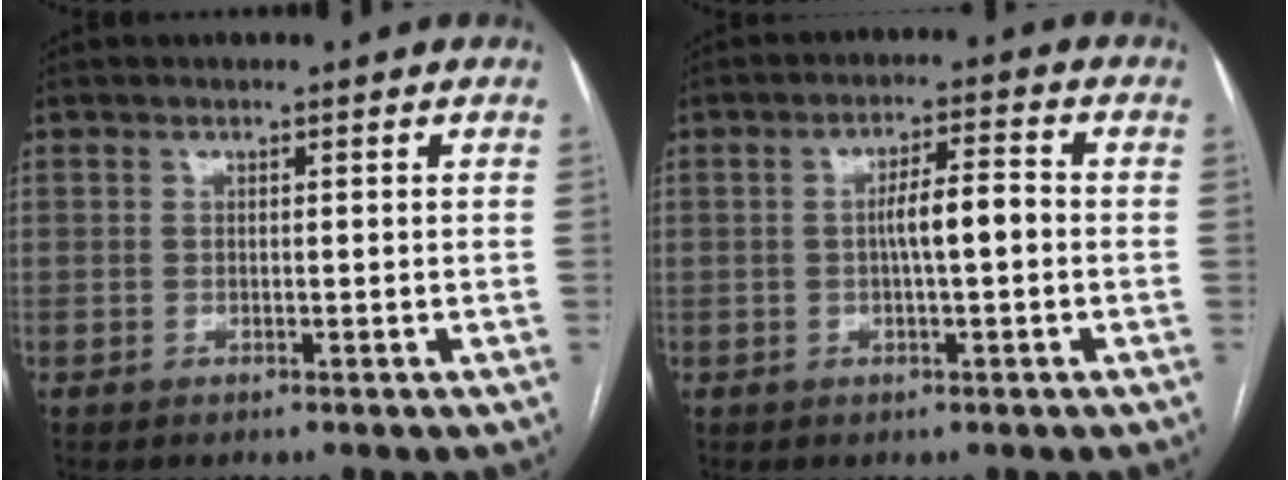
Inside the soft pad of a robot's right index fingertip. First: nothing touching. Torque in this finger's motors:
{"motor_torque": [0.92, -0.04, 0.57, 0.12]}